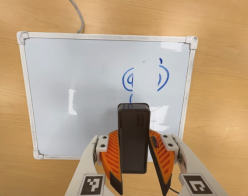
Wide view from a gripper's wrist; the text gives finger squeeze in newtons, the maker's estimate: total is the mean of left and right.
{"total": 6.3, "left": 5.6, "right": 6.9}